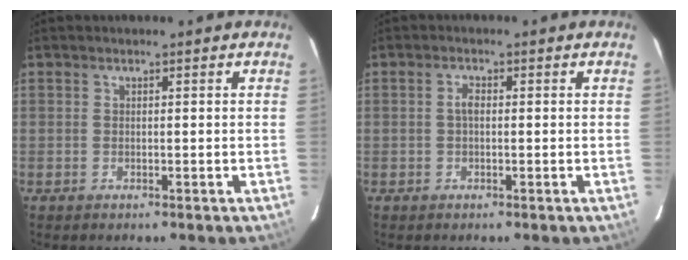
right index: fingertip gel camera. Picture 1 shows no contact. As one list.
[{"total": 1.5, "force": [0.0, 0.8, 1.3], "torque": [-0.026, 0.006, -0.002]}]